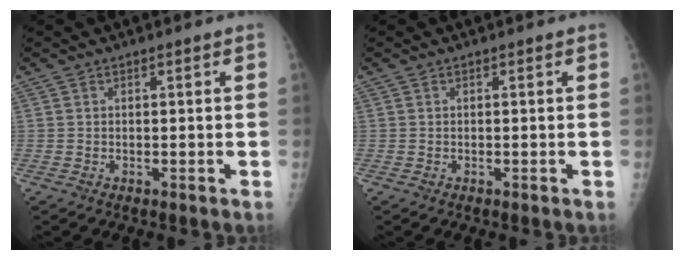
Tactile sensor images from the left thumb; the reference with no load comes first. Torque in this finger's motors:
{"motor_torque": [0.03, 0.03, -0.03, -0.03, 0.00]}